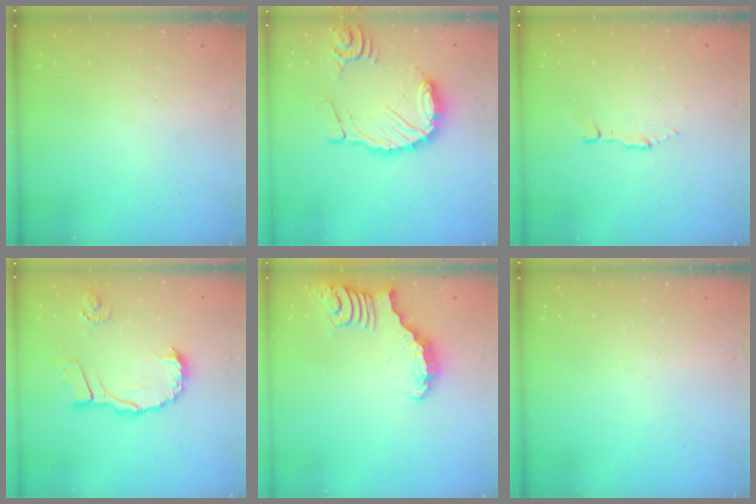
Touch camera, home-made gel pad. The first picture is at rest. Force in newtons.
{"total": 15.1, "press": 15.0, "slide": 1.8}
{"total": 2.8, "press": 2.8, "slide": 0.4}
{"total": 12.0, "press": 12.0, "slide": 0.9}
{"total": 3.2, "press": 3.1, "slide": 0.4}
{"total": 0.0}